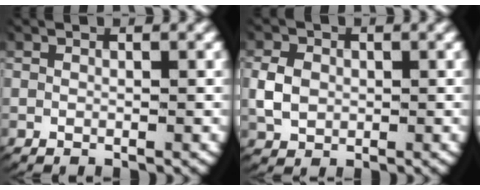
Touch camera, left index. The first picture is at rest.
{"total": 3.1, "force": [0.0, 2.6, 1.7], "torque": [-0.043, -0.008, 0.009]}